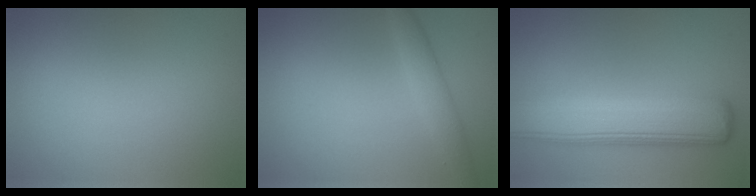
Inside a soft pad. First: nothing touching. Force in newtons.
{"total": 2.0, "press": 2.0, "slide": 0.3}
{"total": 8.6, "press": 8.6, "slide": 0.7}